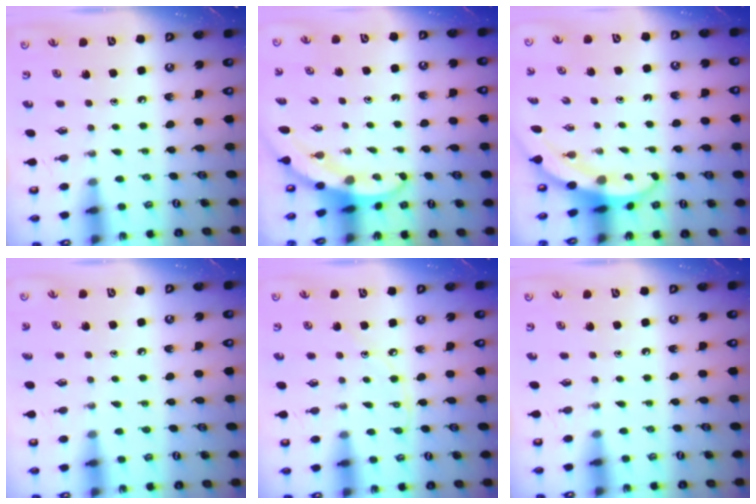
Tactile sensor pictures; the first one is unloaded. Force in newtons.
{"total": 3.4, "press": 3.4, "slide": 0.2}
{"total": 3.4, "press": 3.4, "slide": 0.1}
{"total": 3.1, "press": 3.1, "slide": 0.3}
{"total": 3.9, "press": 3.8, "slide": 0.6}
{"total": 0.0}